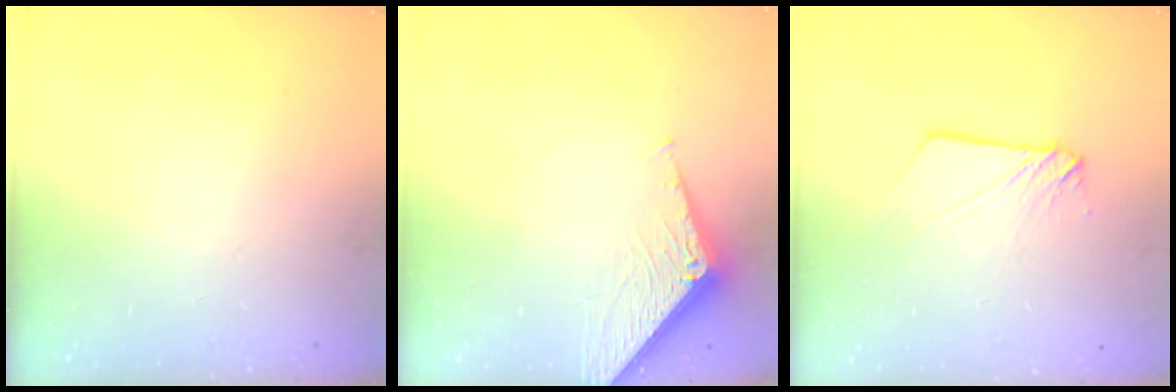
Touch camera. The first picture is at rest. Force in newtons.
{"total": 7.9, "press": 7.8, "slide": 0.6}
{"total": 3.1, "press": 3.1, "slide": 0.1}